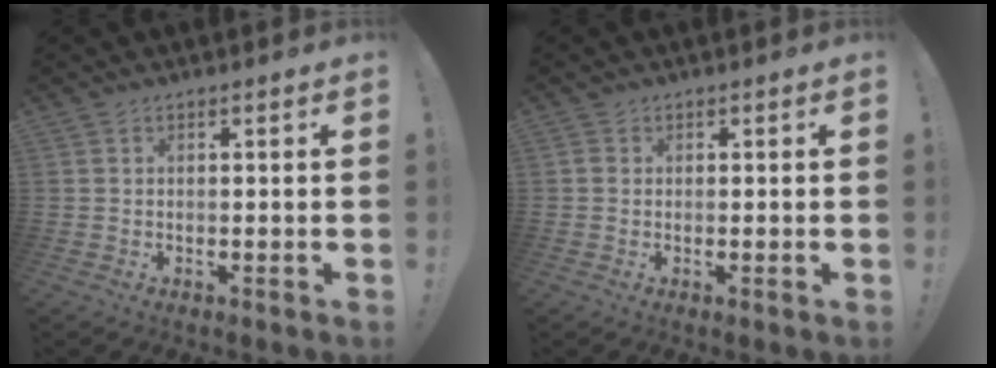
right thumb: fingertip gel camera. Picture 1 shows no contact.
{"total": 1.6, "force": [0.8, 1.3, 0.4], "torque": [-0.008, 0.004, 0.015]}